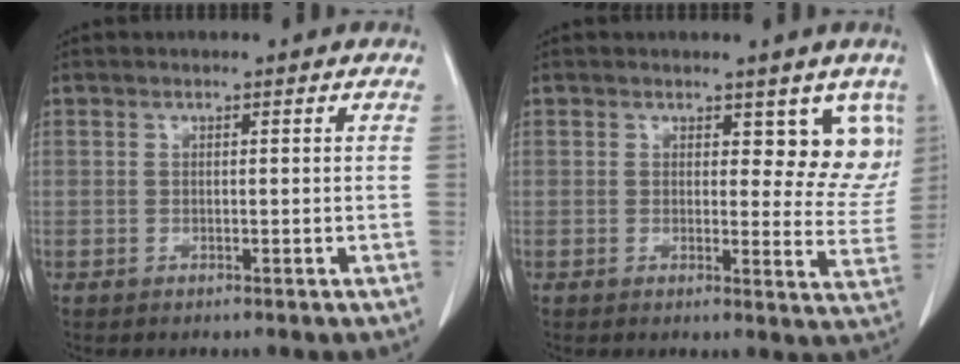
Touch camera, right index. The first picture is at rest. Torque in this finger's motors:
{"motor_torque": [-0.04, 0.31, 0.05, 0.00]}